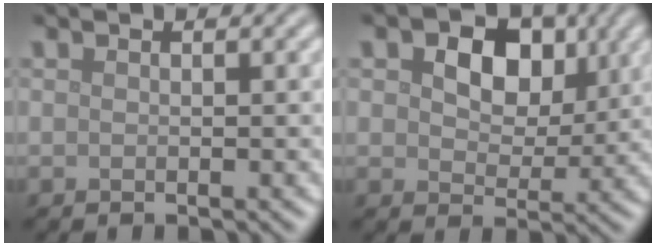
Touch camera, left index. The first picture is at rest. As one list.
[{"total": 6.6, "force": [2.2, 4.4, 4.4], "torque": [-0.073, 0.001, 0.020]}]